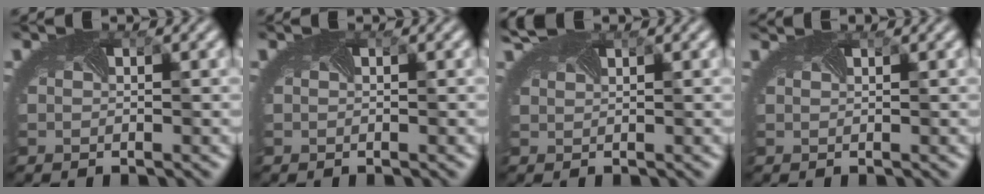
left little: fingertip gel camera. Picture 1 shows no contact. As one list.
[{"total": 0.0}, {"total": 1.9, "force": [1.9, -0.2, 0.5], "torque": [-0.016, 0.008, 0.032]}, {"total": 1.5, "force": [1.5, -0.2, 0.3], "torque": [-0.009, 0.001, 0.013]}]